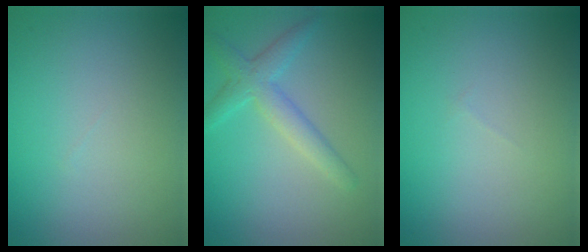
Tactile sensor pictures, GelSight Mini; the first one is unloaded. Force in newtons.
{"total": 3.1, "press": 3.1, "slide": 0.1}
{"total": 0.0}